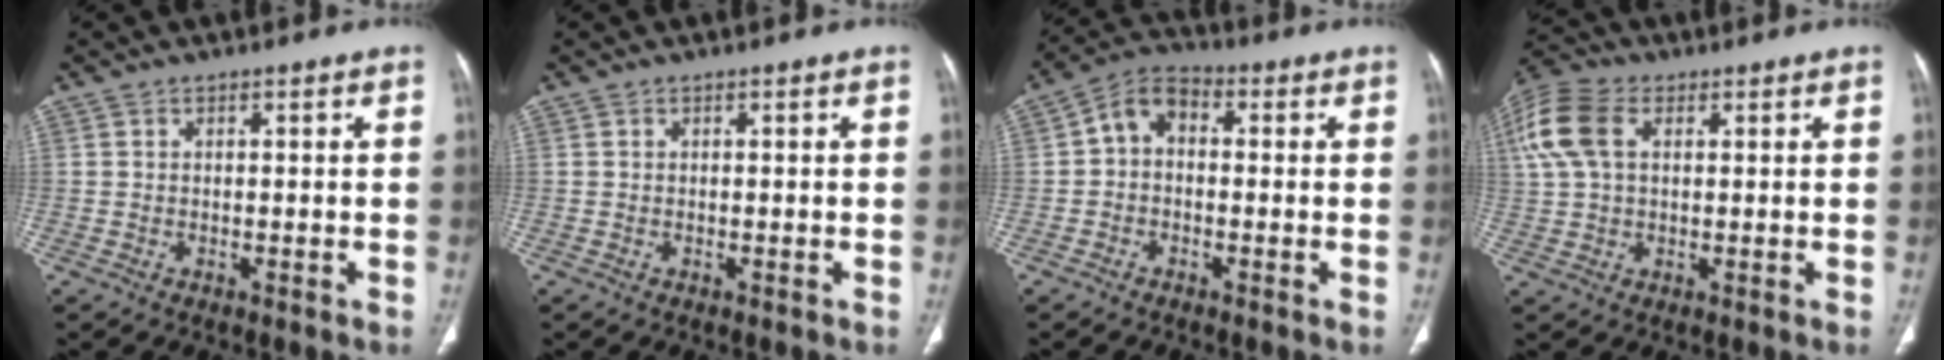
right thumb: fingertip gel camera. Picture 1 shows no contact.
{"total": 0.0}
{"total": 6.3, "force": [0.0, 4.5, 4.4], "torque": [-0.059, 0.020, -0.018]}
{"total": 12.3, "force": [3.7, 7.9, 8.7], "torque": [-0.213, 0.023, 0.070]}